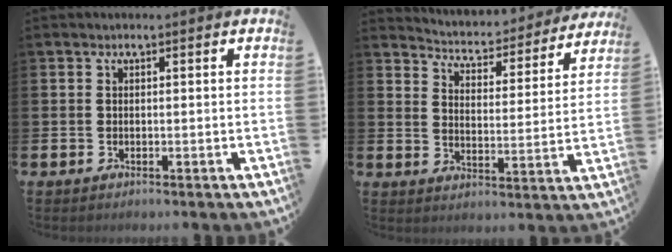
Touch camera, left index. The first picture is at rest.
{"total": 4.3, "force": [4.2, 0.9, 0.5], "torque": [-0.038, -0.039, 0.064]}